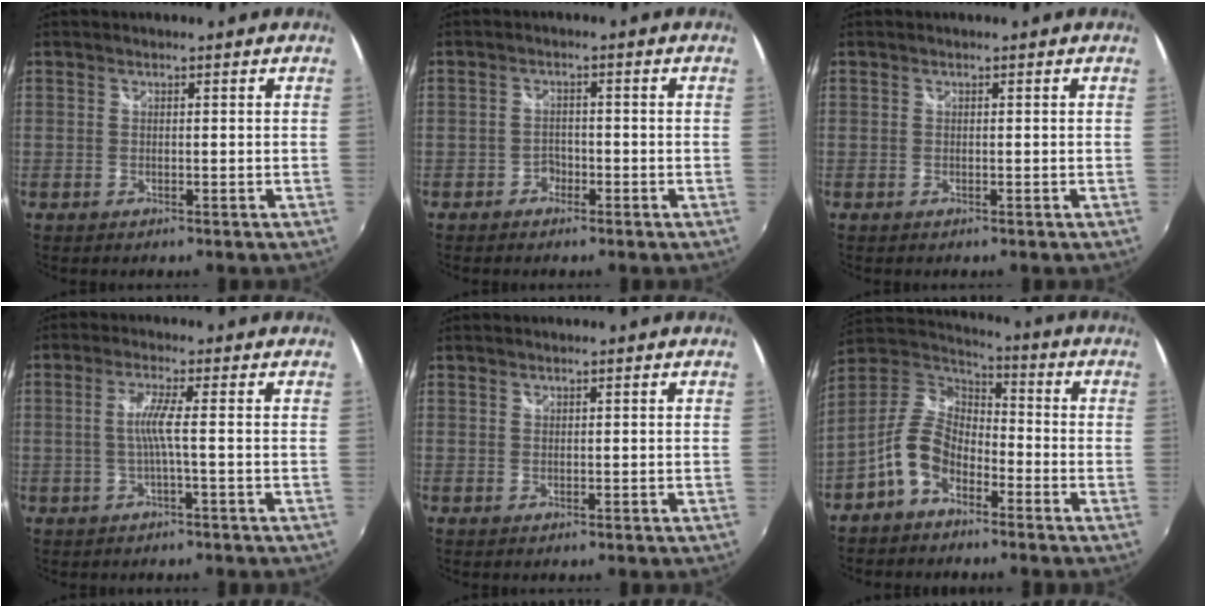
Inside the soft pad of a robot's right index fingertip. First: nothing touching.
{"total": 2.2, "force": [-1.5, 1.5, 0.2], "torque": [-0.005, 0.003, -0.026]}
{"total": 0.0}
{"total": 3.6, "force": [-0.6, -0.9, 3.4], "torque": [-0.074, -0.002, -0.010]}
{"total": 0.0}
{"total": 10.8, "force": [-5.6, 6.5, 6.6], "torque": [-0.143, 0.017, -0.112]}